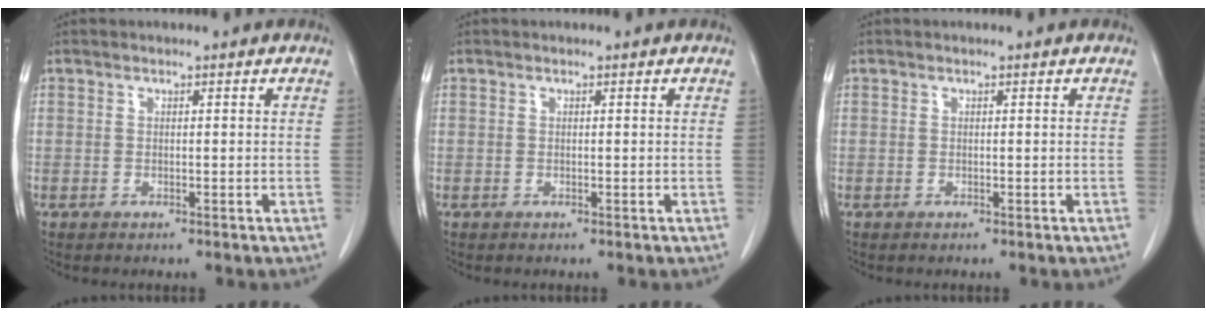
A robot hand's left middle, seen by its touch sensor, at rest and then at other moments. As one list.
[{"total": 0.0}, {"total": 0.0}]